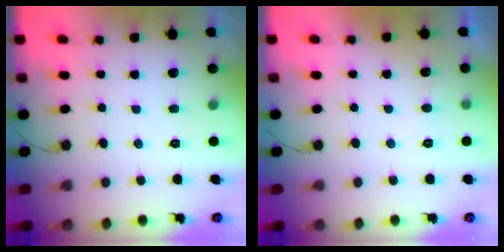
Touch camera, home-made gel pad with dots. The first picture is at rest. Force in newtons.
{"total": 3.1, "press": 3.1, "slide": 0.2}